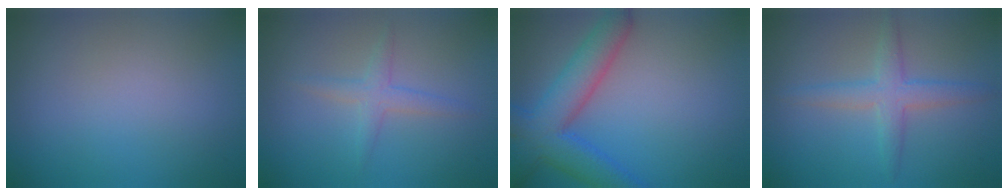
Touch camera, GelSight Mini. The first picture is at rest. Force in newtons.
{"total": 1.8, "press": 1.8, "slide": 0.1}
{"total": 6.7, "press": 6.7, "slide": 0.4}
{"total": 3.1, "press": 3.1, "slide": 0.0}